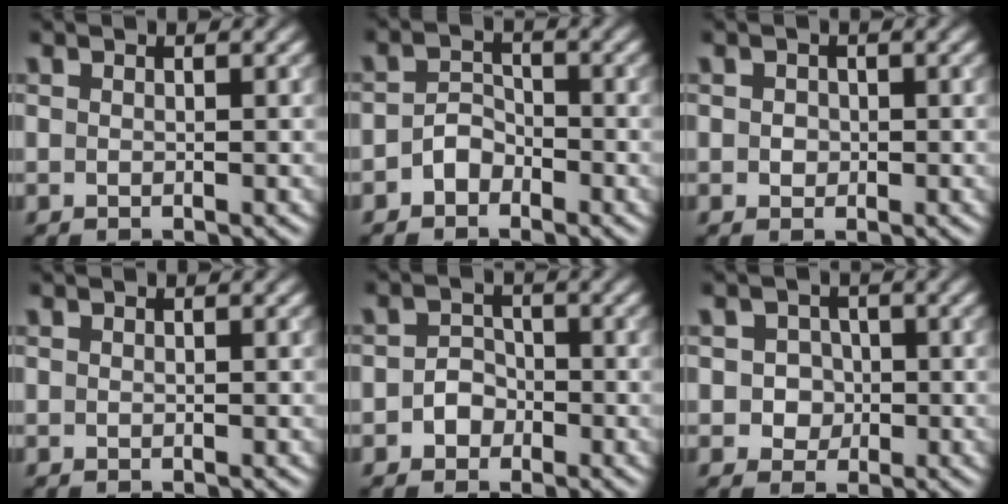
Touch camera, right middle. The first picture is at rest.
{"total": 2.0, "force": [-1.3, 1.3, 0.7], "torque": [-0.011, 0.011, -0.027]}
{"total": 0.9, "force": [0.0, 0.9, 0.4], "torque": [-0.004, -0.001, -0.002]}
{"total": 0.0}
{"total": 2.0, "force": [-0.8, 1.7, 0.7], "torque": [-0.007, 0.005, -0.017]}
{"total": 2.1, "force": [-0.2, 2.0, 0.7], "torque": [0.011, 0.002, -0.008]}